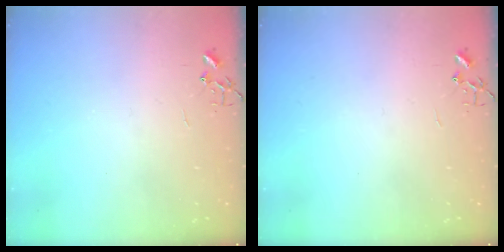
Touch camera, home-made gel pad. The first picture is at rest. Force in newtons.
{"total": 0.0}